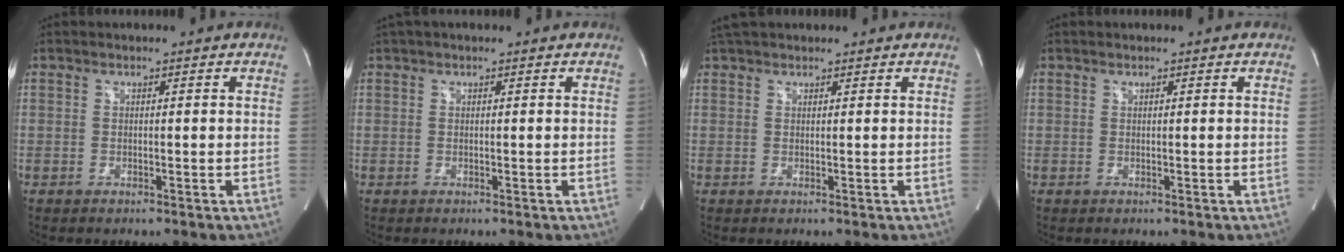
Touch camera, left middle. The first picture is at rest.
{"total": 2.3, "force": [1.8, 0.4, 1.3], "torque": [-0.024, 0.035, 0.031]}
{"total": 4.6, "force": [4.0, 1.3, 1.8], "torque": [-0.030, 0.041, 0.070]}
{"total": 0.0}